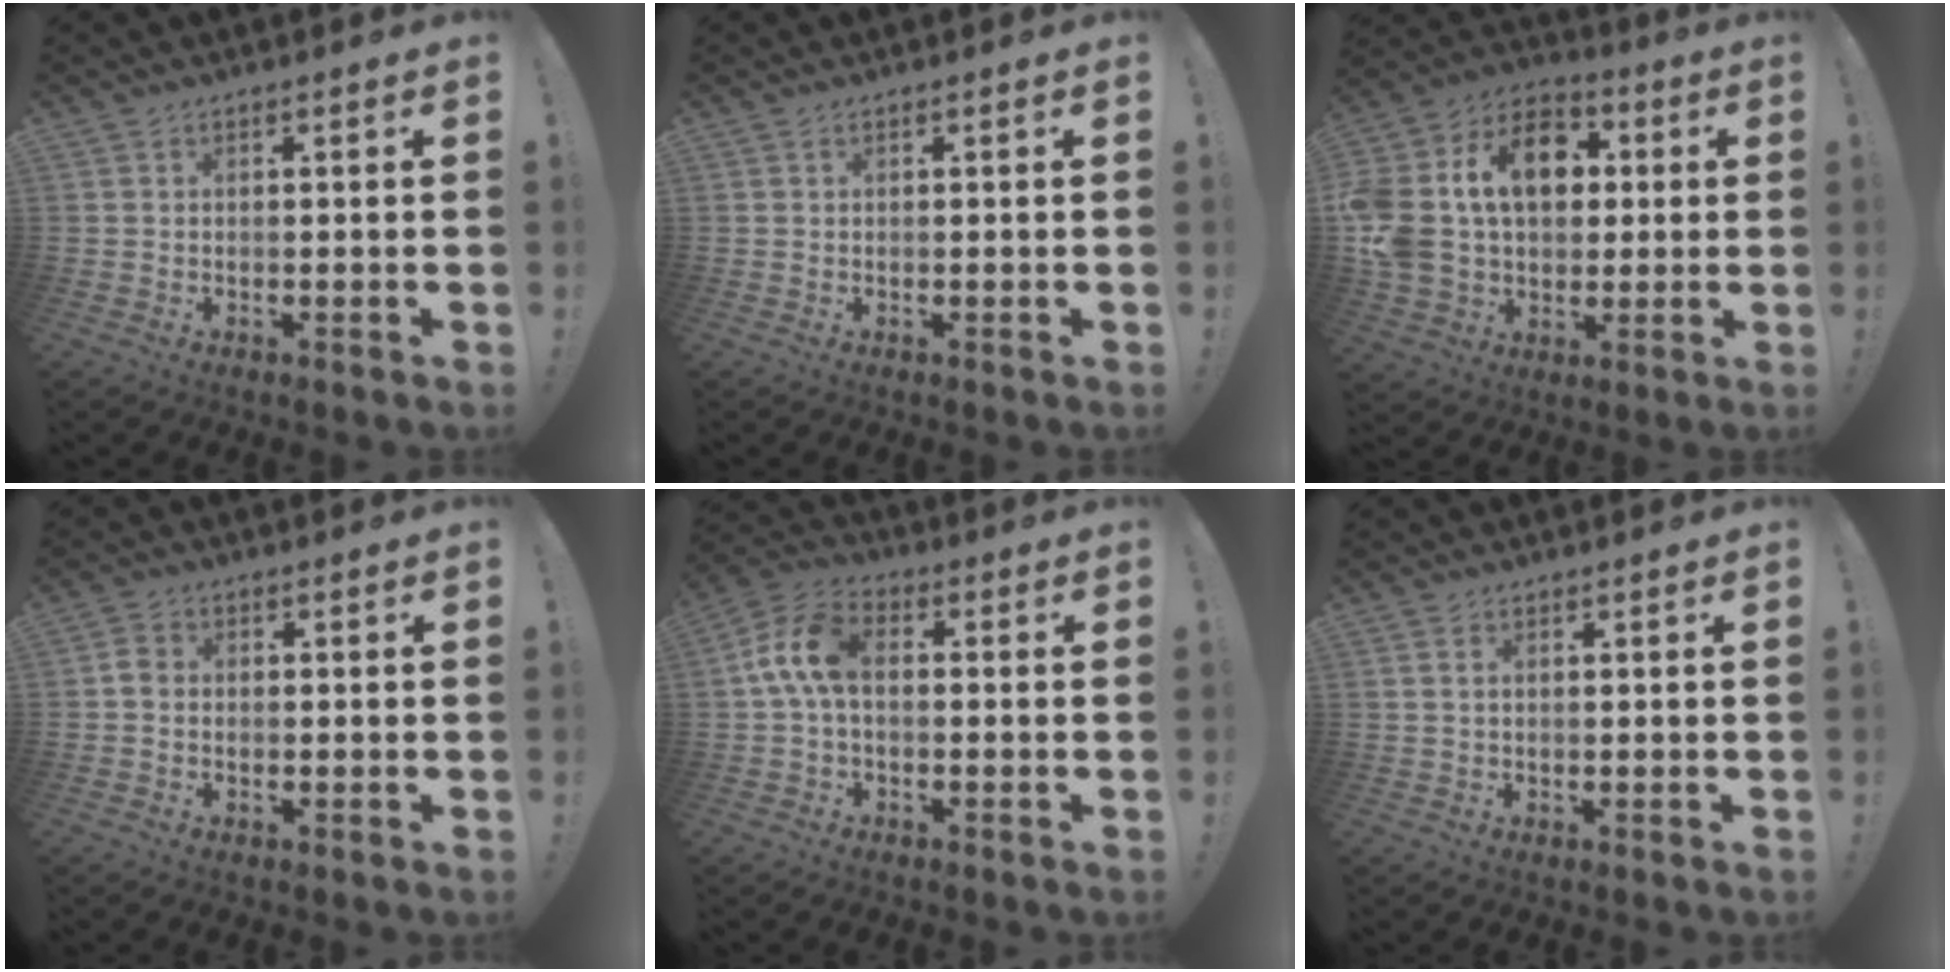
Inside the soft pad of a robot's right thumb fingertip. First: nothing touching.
{"total": 0.0}
{"total": 22.1, "force": [4.8, 16.2, 14.3], "torque": [-0.261, 0.001, 0.096]}
{"total": 2.9, "force": [-0.4, 2.2, 1.8], "torque": [-0.037, 0.014, -0.004]}
{"total": 10.6, "force": [0.6, 6.2, 8.5], "torque": [-0.170, 0.011, 0.015]}
{"total": 1.7, "force": [0.7, 1.3, 0.9], "torque": [-0.015, 0.003, 0.012]}